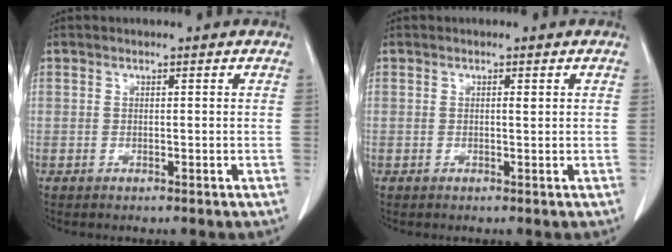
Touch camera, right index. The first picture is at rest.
{"total": 0.5, "force": [0.2, 0.1, 0.5], "torque": [-0.010, -0.001, 0.002]}